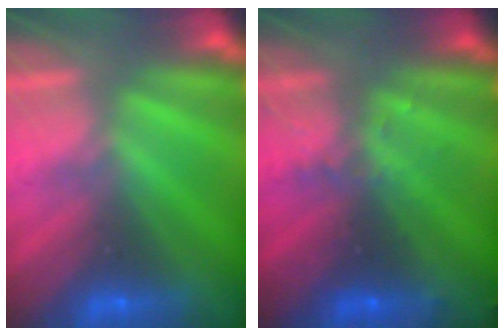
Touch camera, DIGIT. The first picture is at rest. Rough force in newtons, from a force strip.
{"total": 2.8}